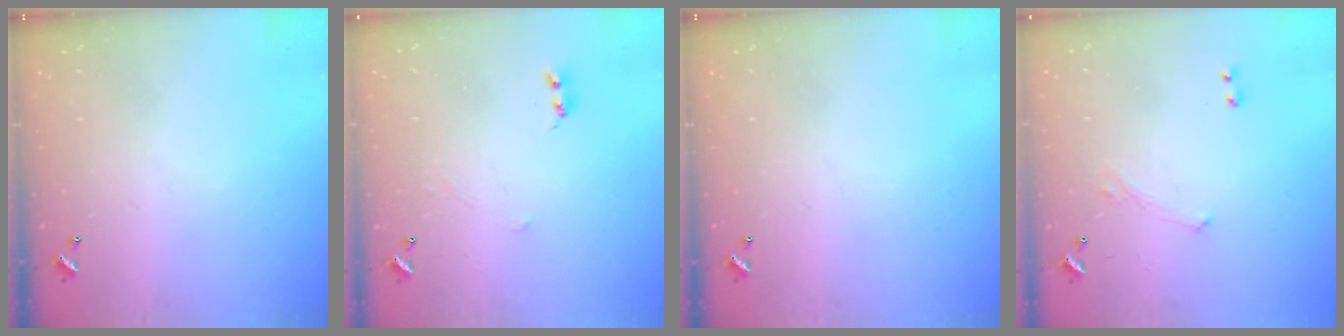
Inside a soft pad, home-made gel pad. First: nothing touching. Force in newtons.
{"total": 0.9, "press": 0.8, "slide": 0.3}
{"total": 0.0}
{"total": 1.6, "press": 1.5, "slide": 0.6}